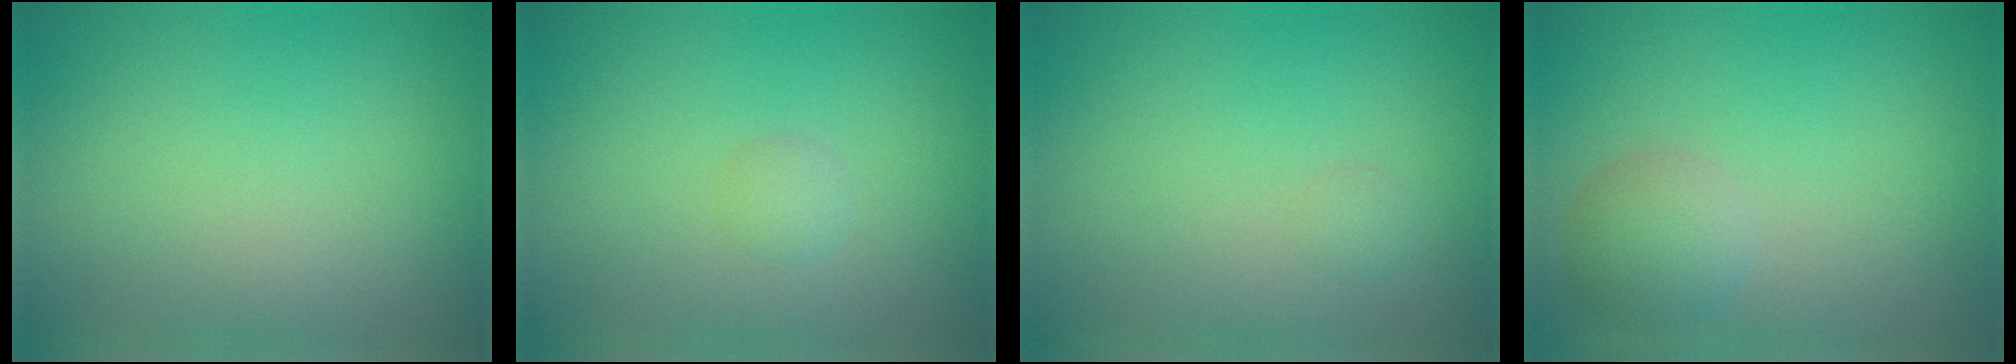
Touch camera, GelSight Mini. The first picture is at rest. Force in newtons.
{"total": 1.0, "press": 1.0, "slide": 0.0}
{"total": 0.6, "press": 0.6, "slide": 0.0}
{"total": 3.2, "press": 3.2, "slide": 0.1}